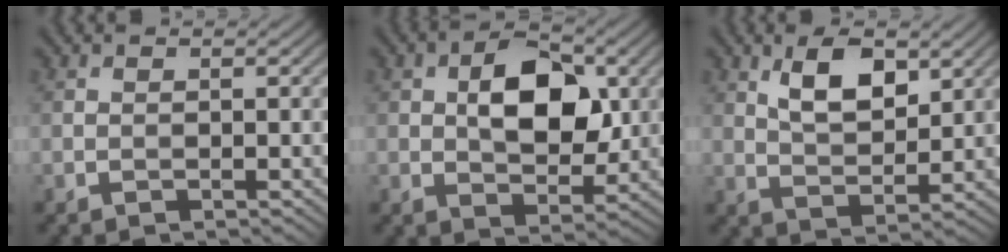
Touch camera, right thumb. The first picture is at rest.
{"total": 8.9, "force": [1.5, 5.3, 7.0], "torque": [-0.109, 0.004, 0.022]}
{"total": 6.4, "force": [3.1, 3.1, 4.7], "torque": [-0.091, -0.005, 0.057]}